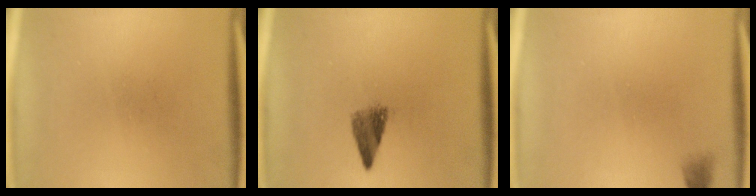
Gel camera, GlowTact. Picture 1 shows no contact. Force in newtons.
{"total": 3.5}
{"total": 1.2}